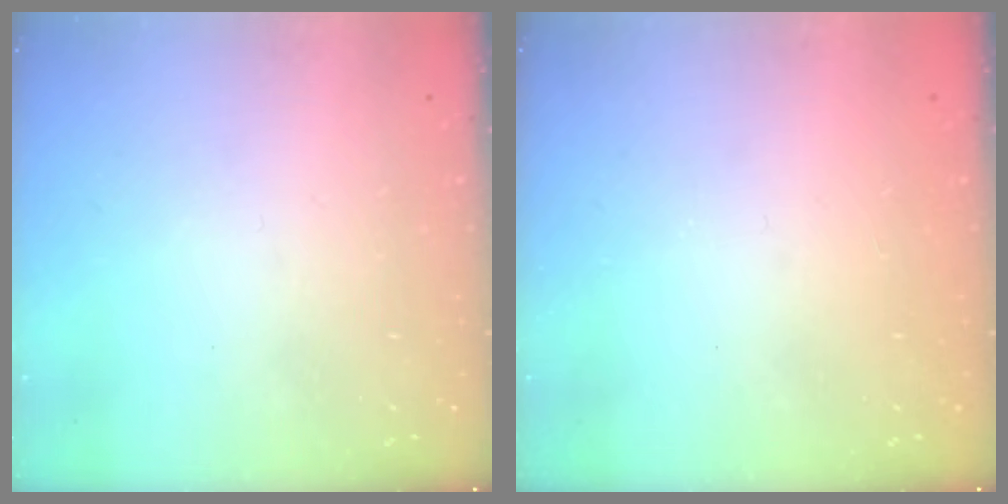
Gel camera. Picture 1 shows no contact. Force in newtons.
{"total": 1.5, "press": 1.2, "slide": 0.8}